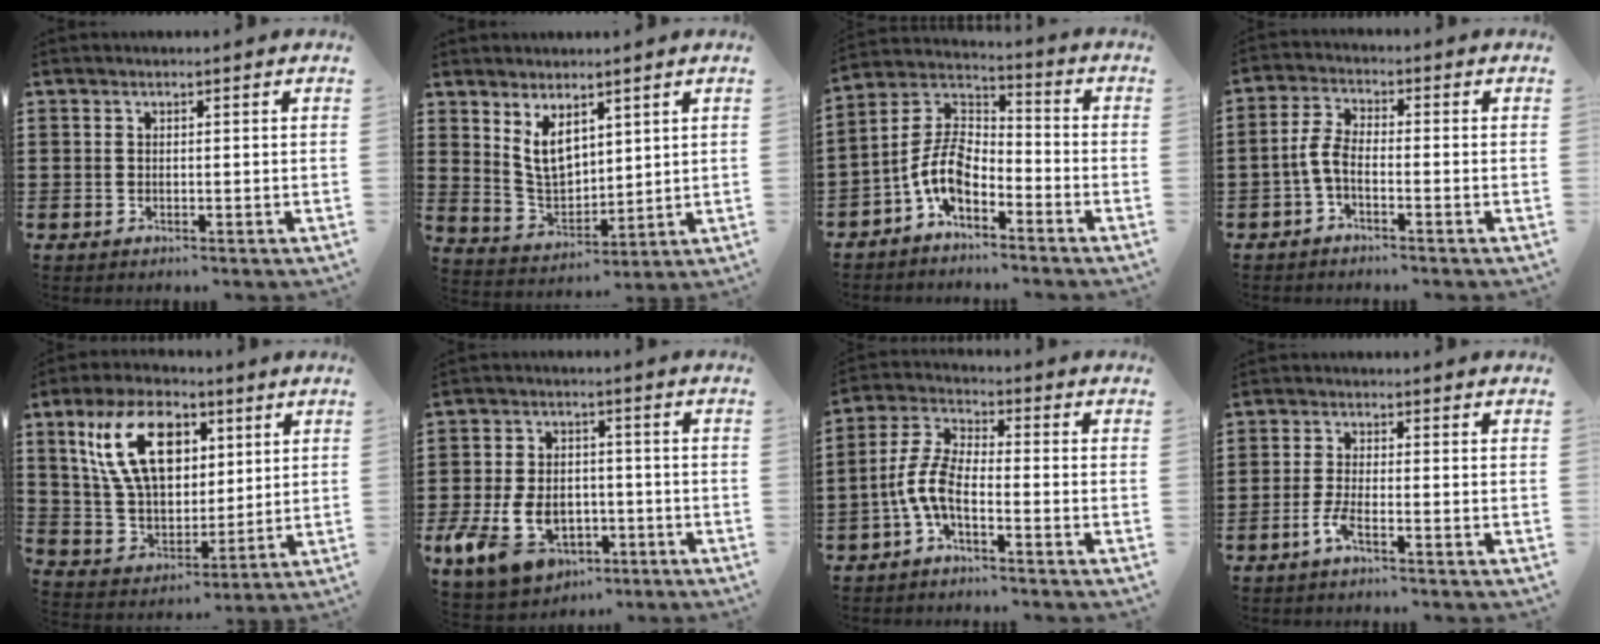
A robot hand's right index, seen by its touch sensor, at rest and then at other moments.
{"total": 6.8, "force": [3.4, 4.0, 4.4], "torque": [-0.098, -0.006, 0.060]}
{"total": 7.9, "force": [-4.0, 3.7, 5.7], "torque": [-0.146, -0.014, -0.087]}
{"total": 4.5, "force": [-1.7, 1.7, 3.8], "torque": [-0.097, -0.003, -0.040]}
{"total": 13.9, "force": [5.4, 8.2, 9.9], "torque": [-0.217, 0.015, 0.095]}
{"total": 9.9, "force": [-3.7, 6.8, 6.1], "torque": [-0.161, 0.007, -0.070]}
{"total": 6.6, "force": [-2.9, 2.5, 5.4], "torque": [-0.145, -0.008, -0.065]}
{"total": 3.2, "force": [-1.9, 0.5, 2.5], "torque": [-0.065, -0.008, -0.040]}